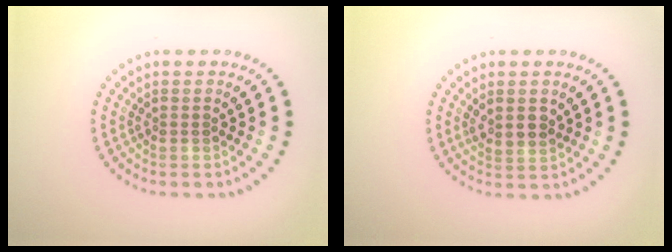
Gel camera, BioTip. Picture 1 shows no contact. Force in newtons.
{"total": 2.0, "press": 1.8, "slide": 0.8}